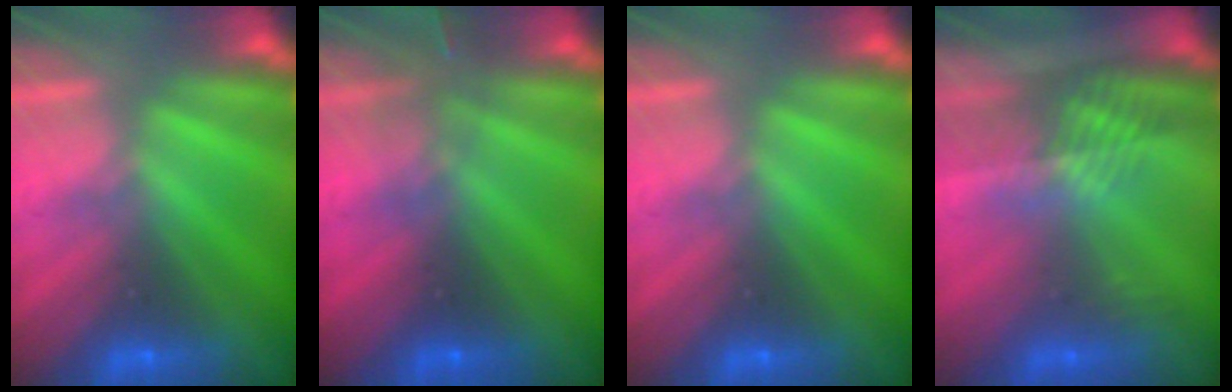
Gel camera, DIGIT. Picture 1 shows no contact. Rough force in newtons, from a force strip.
{"total": 2.8}
{"total": 0.0}
{"total": 2.4}